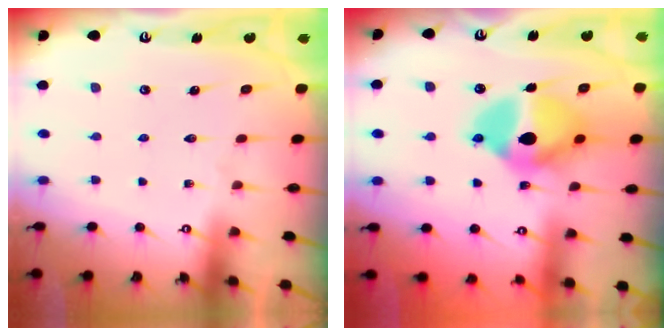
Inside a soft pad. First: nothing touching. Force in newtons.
{"total": 16.9, "press": 16.9, "slide": 0.3}